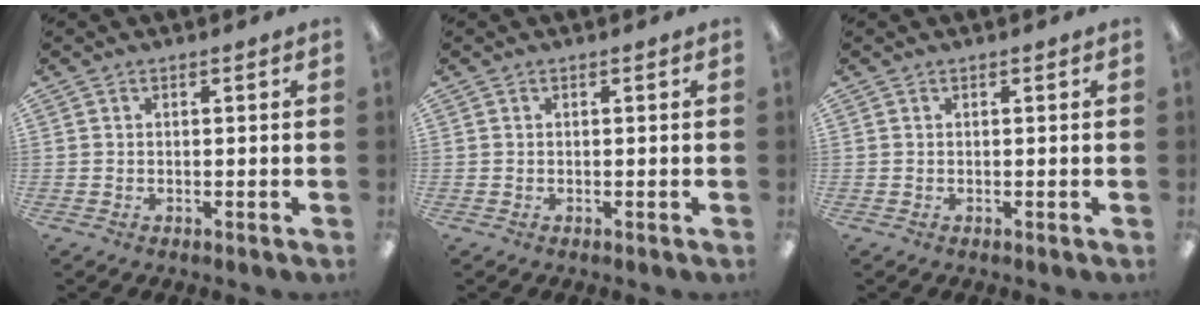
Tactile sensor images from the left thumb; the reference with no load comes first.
{"total": 0.0}
{"total": 0.0}